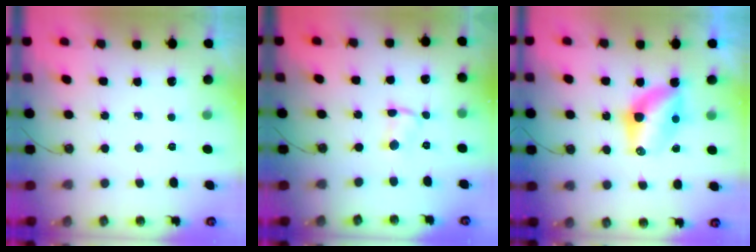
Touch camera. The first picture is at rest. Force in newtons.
{"total": 3.1, "press": 1.2, "slide": 2.9}
{"total": 6.9, "press": 6.9, "slide": 0.4}